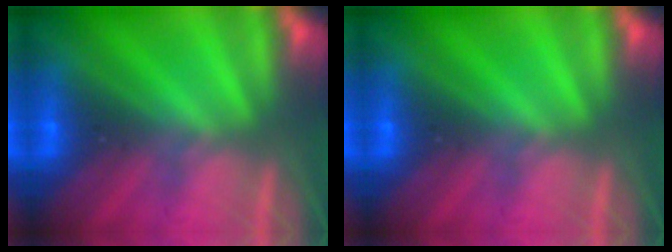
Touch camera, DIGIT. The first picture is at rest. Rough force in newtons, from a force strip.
{"total": 0.0}